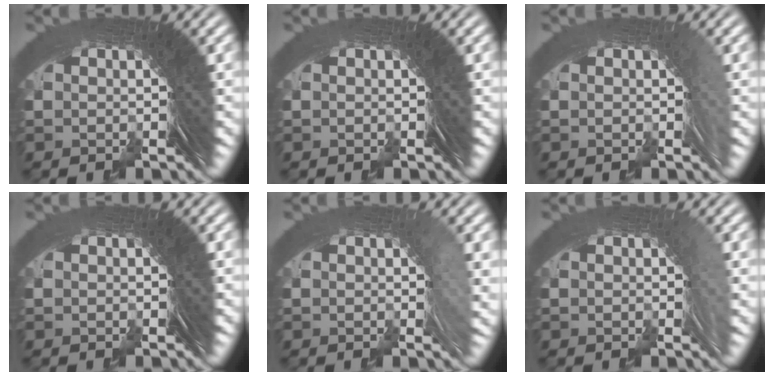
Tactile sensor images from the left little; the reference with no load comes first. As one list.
[{"total": 0.0}, {"total": 0.6, "force": [-0.1, -0.2, 0.5], "torque": [-0.005, 0.007, -0.002]}, {"total": 0.0}, {"total": 1.5, "force": [0.0, -0.2, 1.5], "torque": [-0.019, 0.007, -0.002]}, {"total": 0.9, "force": [0.0, -0.3, 0.8], "torque": [-0.009, 0.007, -0.001]}]